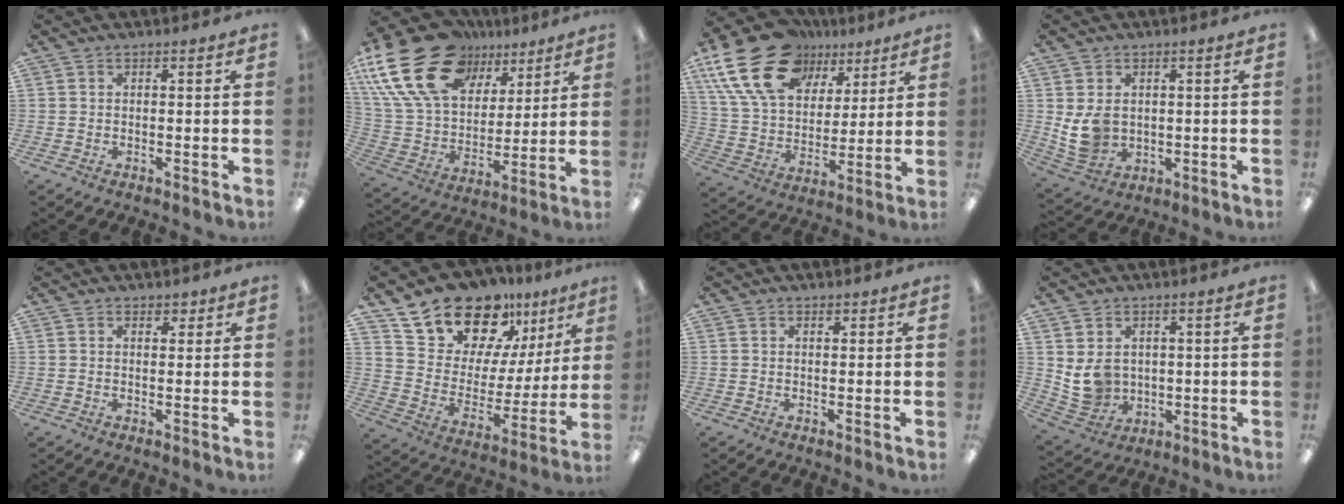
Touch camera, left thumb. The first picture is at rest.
{"total": 25.6, "force": [13.1, 16.7, 14.4], "torque": [-0.289, -0.059, 0.246]}
{"total": 23.0, "force": [12.4, 14.6, 12.7], "torque": [-0.241, -0.048, 0.225]}
{"total": 7.5, "force": [1.2, 6.0, 4.4], "torque": [-0.096, 0.000, 0.022]}
{"total": 1.9, "force": [1.4, 1.2, 0.3], "torque": [0.009, -0.004, 0.022]}
{"total": 19.8, "force": [15.8, 10.1, 6.5], "torque": [-0.120, -0.117, 0.286]}
{"total": 0.8, "force": [0.7, 0.5, 0.1], "torque": [0.006, -0.002, 0.011]}
{"total": 7.7, "force": [2.0, 6.7, 3.3], "torque": [-0.071, -0.008, 0.042]}